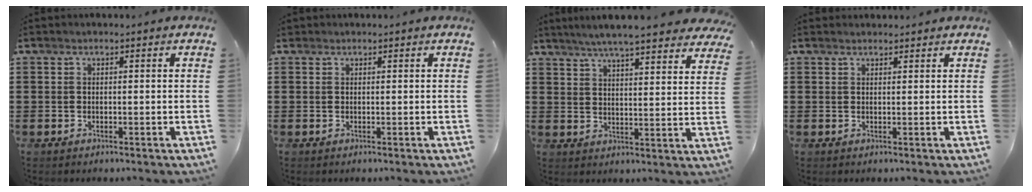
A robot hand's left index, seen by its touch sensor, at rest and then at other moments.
{"total": 0.5, "force": [0.3, 0.4, 0.1], "torque": [-0.003, 0.003, 0.007]}
{"total": 6.1, "force": [5.6, -0.3, 2.2], "torque": [-0.064, -0.025, 0.098]}
{"total": 1.1, "force": [1.1, 0.2, 0.1], "torque": [-0.003, 0.001, 0.021]}